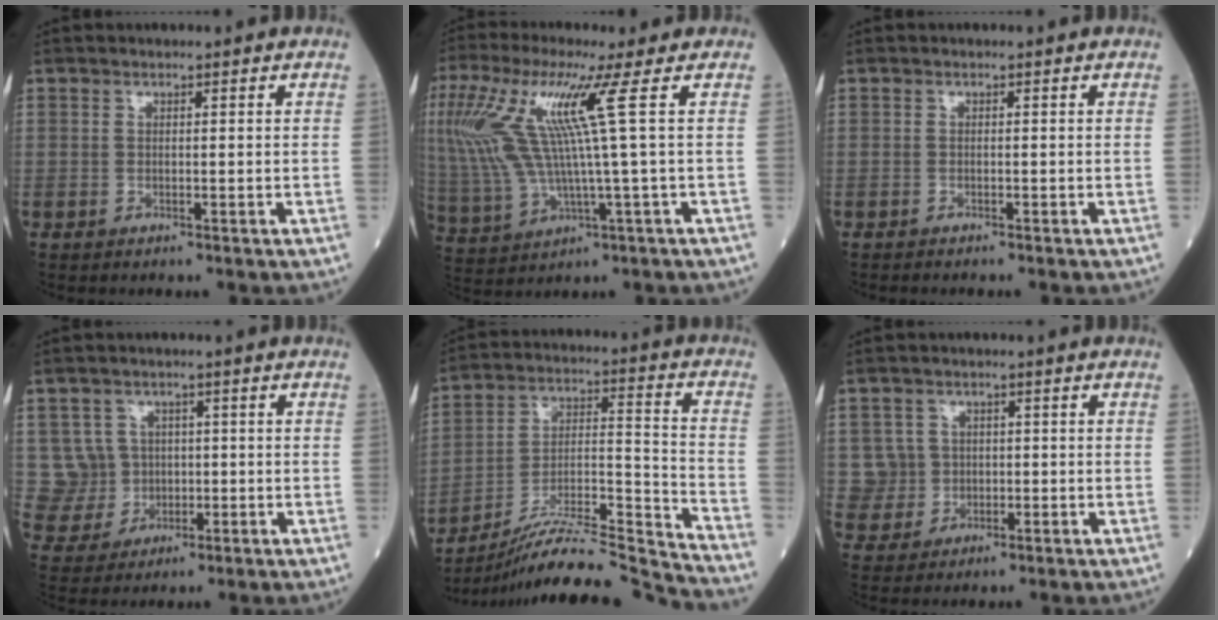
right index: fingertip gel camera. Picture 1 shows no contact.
{"total": 14.8, "force": [4.7, -0.1, 14.1], "torque": [-0.317, 0.015, 0.092]}
{"total": 1.3, "force": [-1.2, 0.0, 0.5], "torque": [-0.005, 0.000, -0.015]}
{"total": 6.1, "force": [0.9, 6.0, 0.1], "torque": [0.001, 0.016, 0.026]}
{"total": 20.4, "force": [-19.5, -2.2, 5.5], "torque": [-0.102, 0.006, -0.322]}
{"total": 4.5, "force": [0.4, 4.4, -0.4], "torque": [0.018, 0.013, 0.010]}